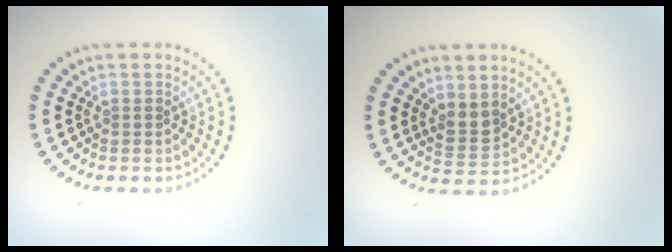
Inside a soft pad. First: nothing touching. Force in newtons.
{"total": 2.0, "press": 1.8, "slide": 1.0}